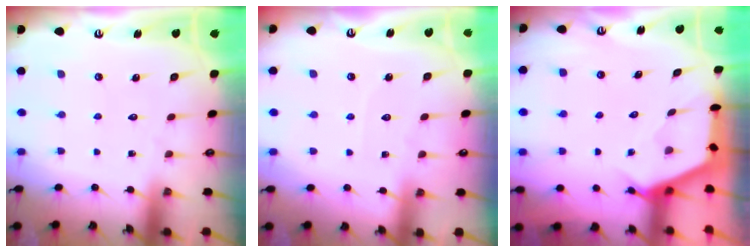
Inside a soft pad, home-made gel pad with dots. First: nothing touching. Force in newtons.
{"total": 2.4, "press": 2.4, "slide": 0.4}
{"total": 2.7, "press": 2.7, "slide": 0.3}